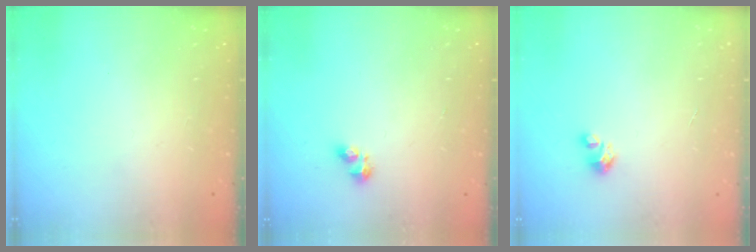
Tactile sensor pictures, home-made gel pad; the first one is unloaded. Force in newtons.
{"total": 3.2, "press": 3.2, "slide": 0.5}
{"total": 1.7, "press": 1.7, "slide": 0.1}